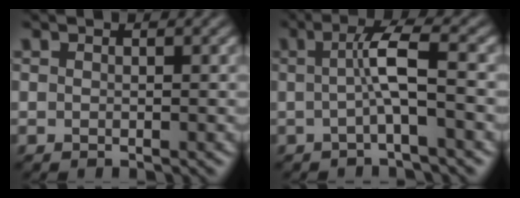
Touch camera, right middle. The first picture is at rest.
{"total": 3.7, "force": [-0.2, 0.5, 3.7], "torque": [-0.066, 0.008, -0.008]}